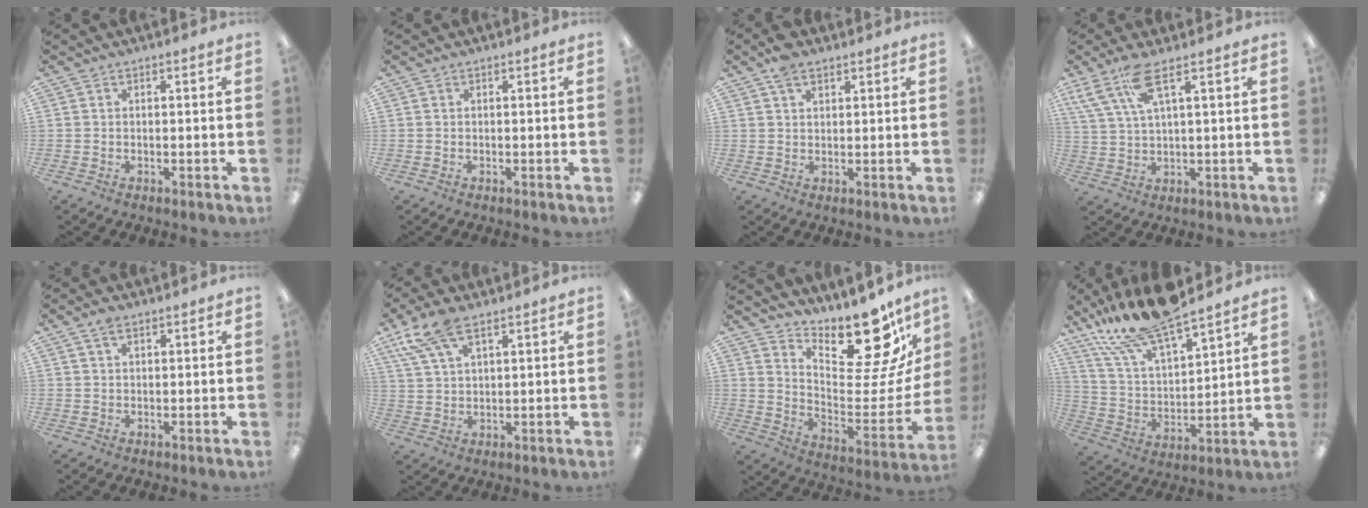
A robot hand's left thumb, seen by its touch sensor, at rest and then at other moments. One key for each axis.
{"total": 0.0}
{"total": 4.7, "fx": 3.2, "fy": 2.4, "fz": 2.6, "tx": -0.048, "ty": -0.001, "tz": 0.058}
{"total": 10.0, "fx": 5.5, "fy": 2.7, "fz": 7.8, "tx": -0.168, "ty": -0.009, "tz": 0.101}
{"total": 2.9, "fx": 1.9, "fy": 1.3, "fz": 1.8, "tx": -0.039, "ty": 0.002, "tz": 0.034}
{"total": 10.0, "fx": 6.6, "fy": 4.1, "fz": 6.3, "tx": -0.134, "ty": -0.014, "tz": 0.127}
{"total": 17.9, "fx": 14.6, "fy": 5.7, "fz": 8.8, "tx": -0.111, "ty": -0.133, "tz": 0.243}
{"total": 18.5, "fx": 15.8, "fy": 4.8, "fz": 8.4, "tx": -0.175, "ty": -0.093, "tz": 0.283}